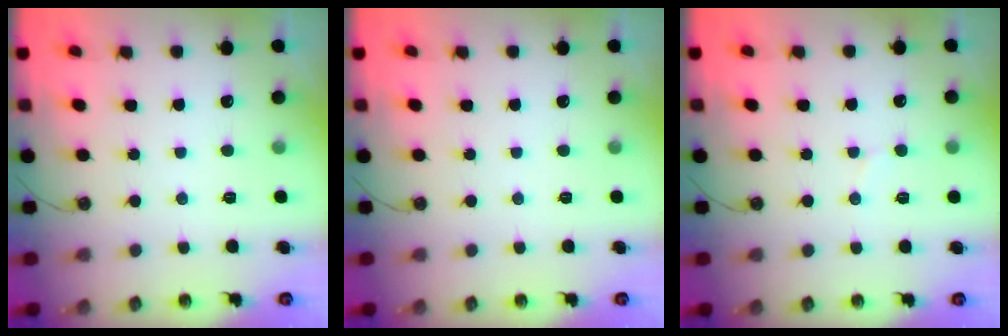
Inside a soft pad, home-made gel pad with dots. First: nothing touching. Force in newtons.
{"total": 0.0}
{"total": 6.5, "press": 6.5, "slide": 0.5}